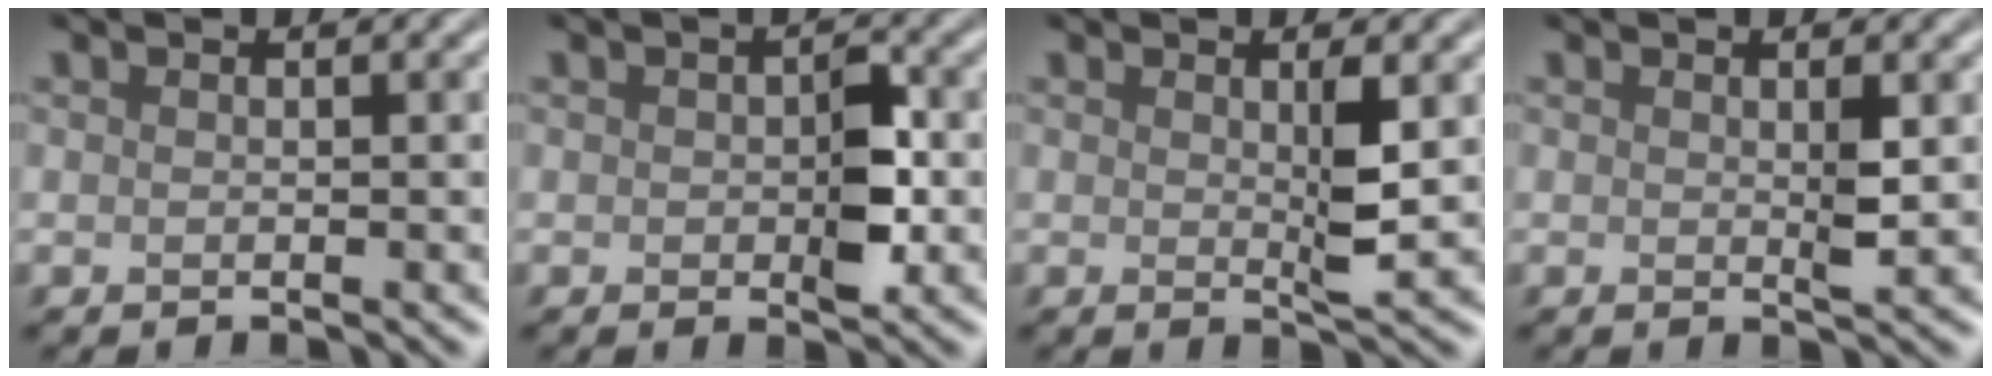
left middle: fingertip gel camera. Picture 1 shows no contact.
{"total": 3.1, "force": [-0.2, 1.5, 2.7], "torque": [-0.040, -0.002, -0.002]}
{"total": 2.4, "force": [0.4, 0.3, 2.3], "torque": [-0.041, -0.006, 0.007]}
{"total": 1.4, "force": [0.2, 0.2, 1.3], "torque": [-0.024, -0.003, 0.002]}